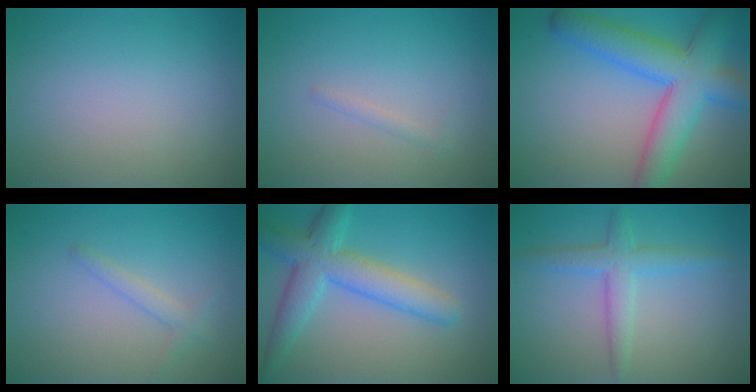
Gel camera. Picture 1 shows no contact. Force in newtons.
{"total": 0.6, "press": 0.6, "slide": 0.0}
{"total": 8.2, "press": 8.2, "slide": 0.3}
{"total": 1.4, "press": 1.4, "slide": 0.1}
{"total": 5.7, "press": 5.7, "slide": 0.2}
{"total": 3.0, "press": 3.0, "slide": 0.1}